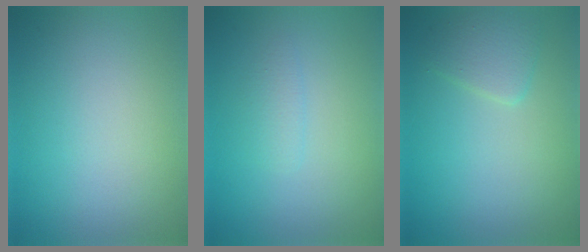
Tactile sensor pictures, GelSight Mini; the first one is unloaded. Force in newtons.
{"total": 1.0, "press": 1.0, "slide": 0.1}
{"total": 1.9, "press": 1.9, "slide": 0.1}